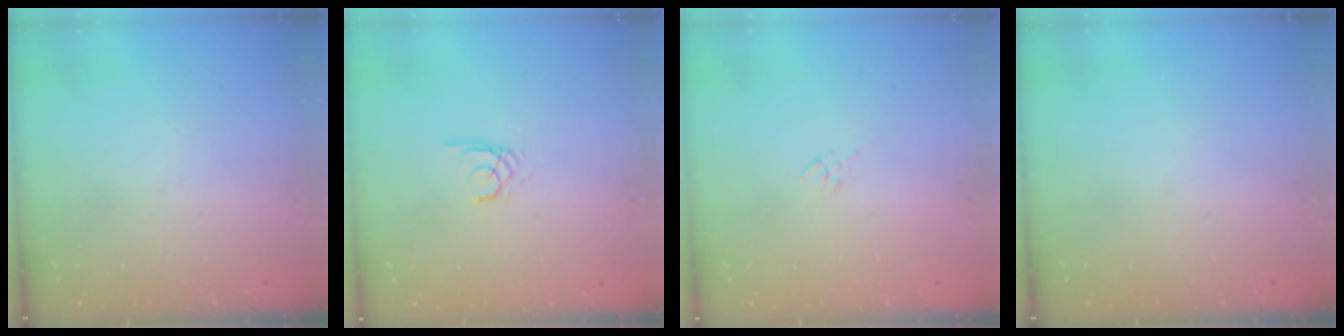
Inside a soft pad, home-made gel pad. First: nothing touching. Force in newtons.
{"total": 1.5, "press": 1.5, "slide": 0.1}
{"total": 2.7, "press": 2.5, "slide": 0.9}
{"total": 0.0}